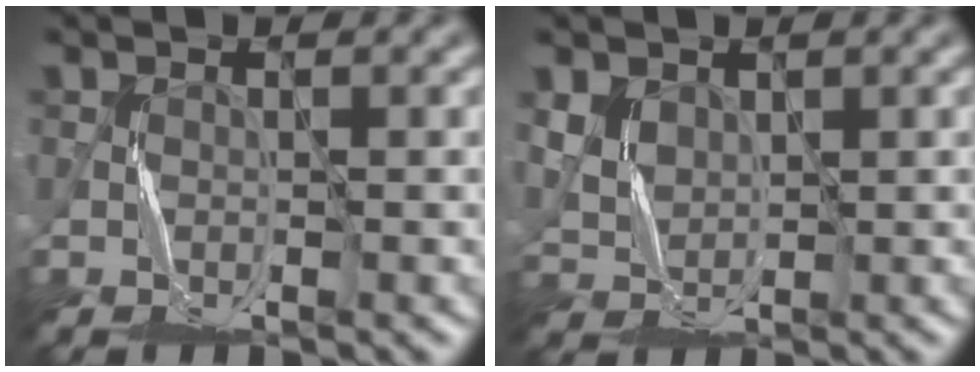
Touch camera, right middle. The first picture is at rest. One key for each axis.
{"total": 2.8, "fx": 1.3, "fy": 2.0, "fz": 1.4, "tx": -0.039, "ty": -0.005, "tz": 0.031}